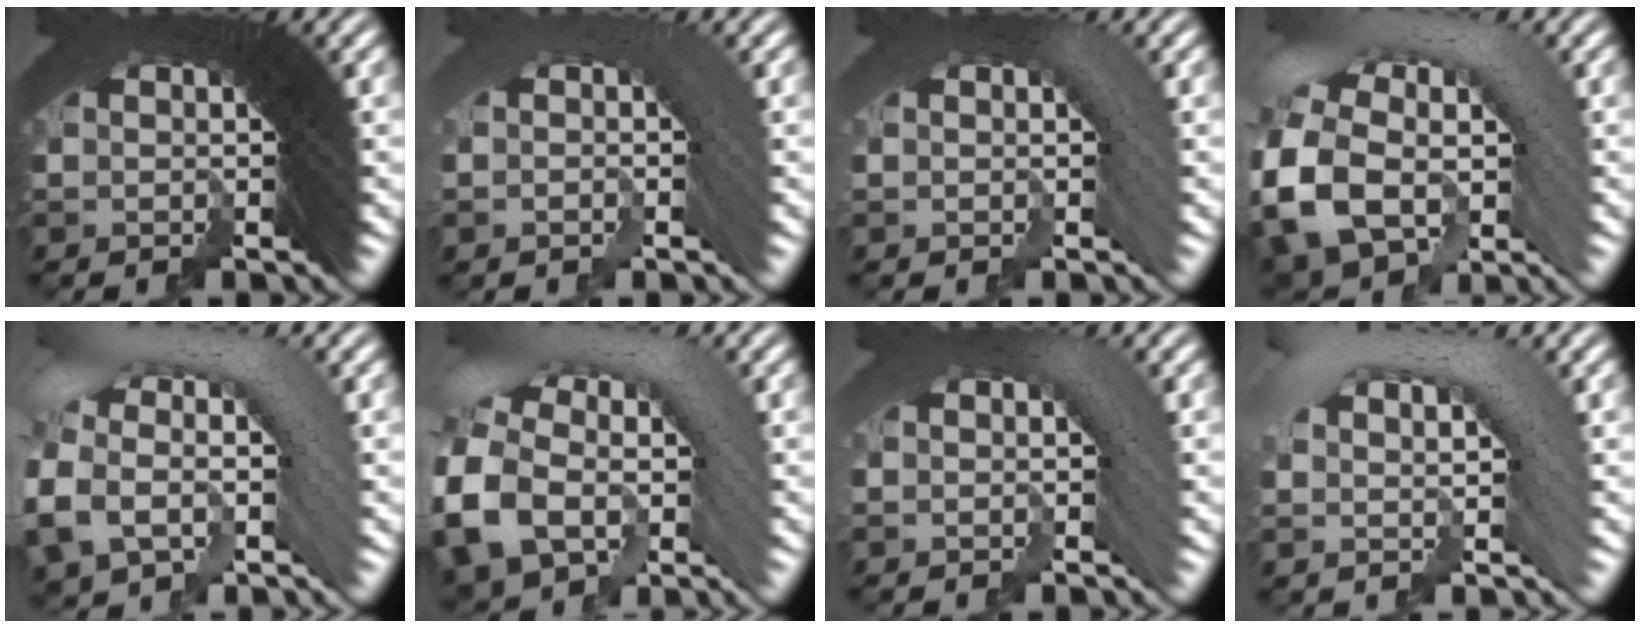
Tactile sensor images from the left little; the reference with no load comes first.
{"total": 1.3, "force": [-0.9, -0.1, 0.9], "torque": [0.007, 0.014, -0.020]}
{"total": 0.8, "force": [-0.1, -0.4, 0.7], "torque": [0.007, 0.014, -0.005]}
{"total": 8.4, "force": [-0.3, 5.6, 6.2], "torque": [-0.125, -0.008, 0.003]}
{"total": 5.0, "force": [0.0, 2.6, 4.2], "torque": [-0.070, 0.013, -0.002]}
{"total": 7.5, "force": [-0.5, 5.0, 5.5], "torque": [-0.107, -0.004, -0.002]}
{"total": 1.2, "force": [0.0, -0.1, 1.2], "torque": [-0.001, 0.017, -0.004]}
{"total": 4.6, "force": [1.6, 1.2, 4.1], "torque": [-0.040, 0.029, 0.020]}